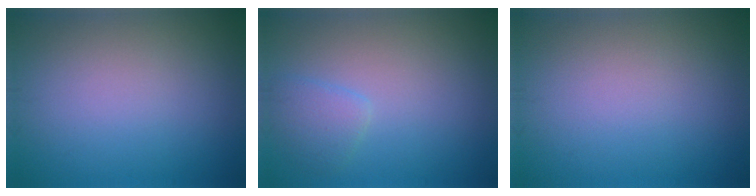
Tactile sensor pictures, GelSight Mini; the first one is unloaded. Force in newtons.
{"total": 1.8, "press": 1.8, "slide": 0.2}
{"total": 0.0}